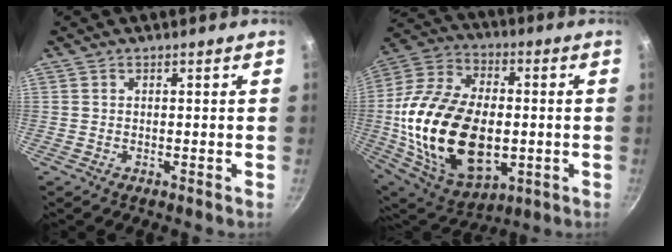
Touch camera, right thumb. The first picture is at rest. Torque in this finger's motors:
{"motor_torque": [-0.48, 2.60, 2.26, -0.51, 0.36]}